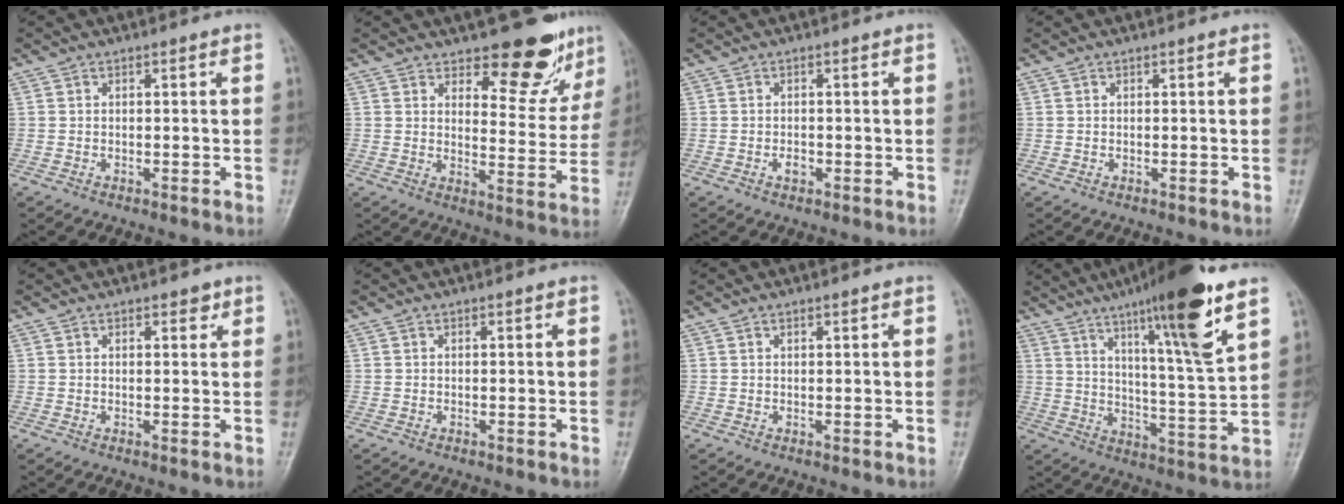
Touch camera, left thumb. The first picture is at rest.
{"total": 11.4, "force": [9.1, 4.7, 5.1], "torque": [-0.026, -0.078, 0.118]}
{"total": 1.4, "force": [-0.5, 1.0, 0.9], "torque": [-0.012, 0.002, -0.009]}
{"total": 0.0}
{"total": 1.6, "force": [1.0, 0.8, 0.8], "torque": [0.000, -0.003, 0.010]}
{"total": 0.0}
{"total": 0.6, "force": [0.4, 0.1, 0.4], "torque": [-0.006, -0.001, 0.006]}
{"total": 18.0, "force": [10.6, 1.6, 14.4], "torque": [-0.217, -0.054, 0.167]}